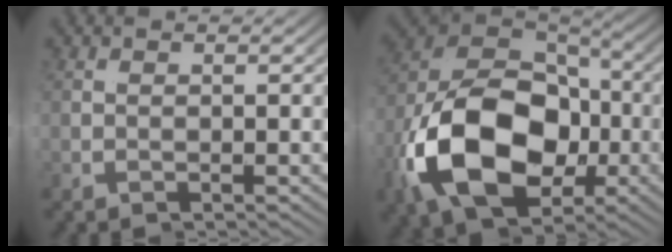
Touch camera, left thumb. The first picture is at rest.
{"total": 16.8, "force": [-4.0, 9.5, 13.3], "torque": [-0.312, -0.036, -0.043]}